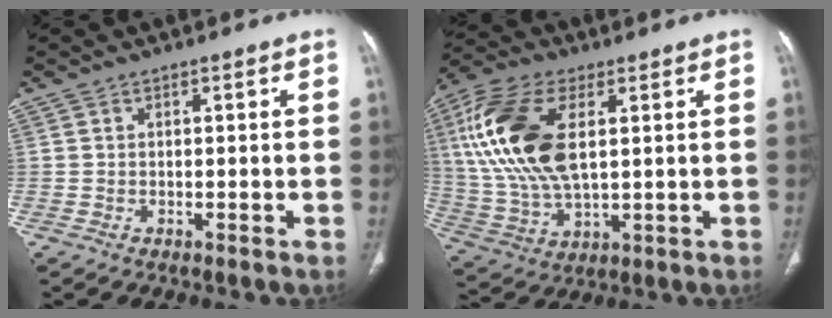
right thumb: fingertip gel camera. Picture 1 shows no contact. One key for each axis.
{"total": 19.5, "fx": 4.4, "fy": 9.9, "fz": 16.2, "tx": -0.350, "ty": -0.002, "tz": 0.085}